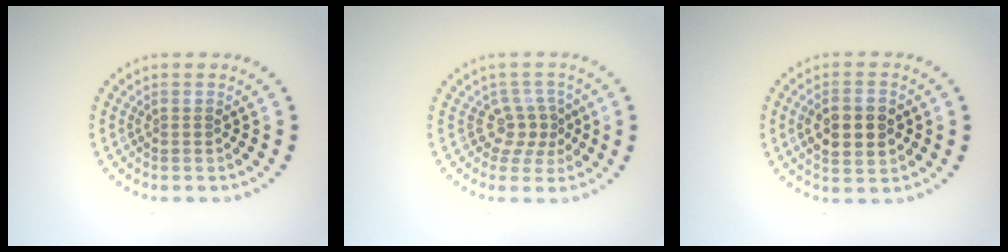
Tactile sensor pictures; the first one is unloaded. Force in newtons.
{"total": 2.5, "press": 1.7, "slide": 1.8}
{"total": 4.5, "press": 4.5, "slide": 0.2}